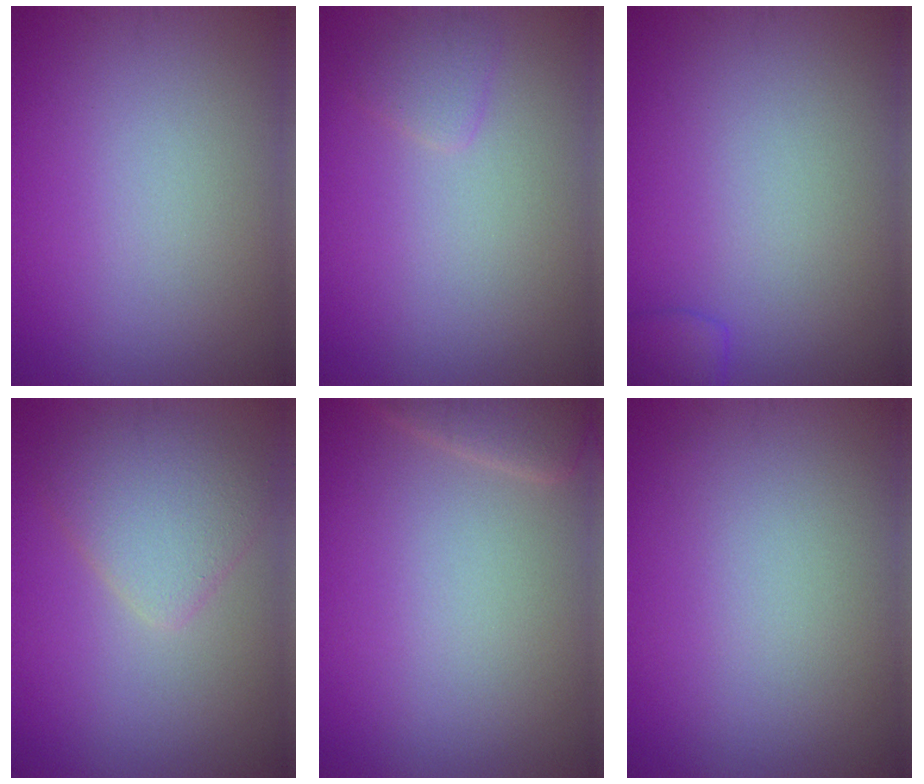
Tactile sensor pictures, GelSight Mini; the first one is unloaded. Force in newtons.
{"total": 1.2, "press": 1.2, "slide": 0.1}
{"total": 1.9, "press": 1.9, "slide": 0.2}
{"total": 3.8, "press": 3.8, "slide": 0.2}
{"total": 2.2, "press": 2.2, "slide": 0.3}
{"total": 0.0}